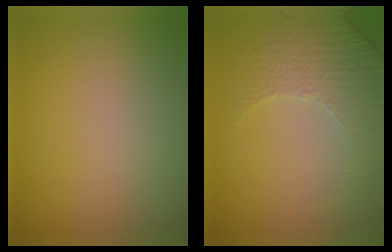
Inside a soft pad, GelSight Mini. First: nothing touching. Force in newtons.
{"total": 4.9, "press": 3.5, "slide": 3.5}